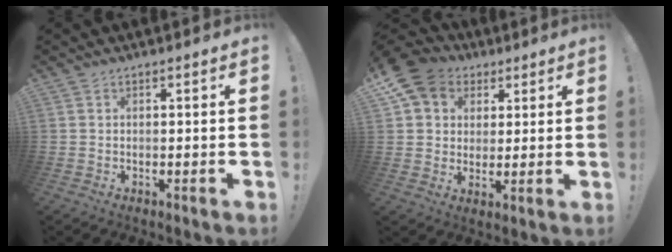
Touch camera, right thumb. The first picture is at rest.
{"total": 10.9, "force": [5.0, 9.0, 3.6], "torque": [-0.059, -0.020, 0.105]}